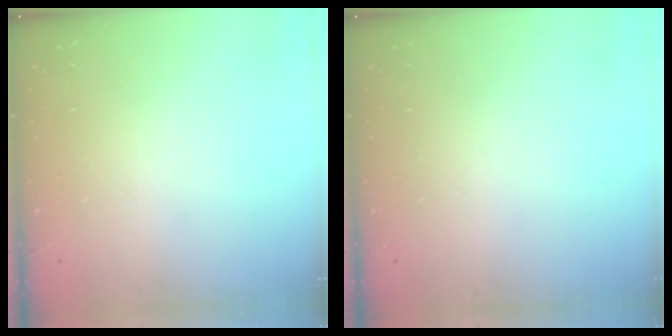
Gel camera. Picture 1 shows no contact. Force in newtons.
{"total": 0.0}